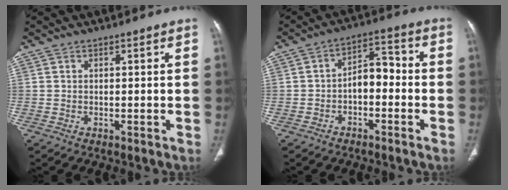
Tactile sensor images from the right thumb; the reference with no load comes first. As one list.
[{"total": 6.5, "force": [-1.8, 3.9, 4.9], "torque": [-0.059, 0.042, -0.037]}]